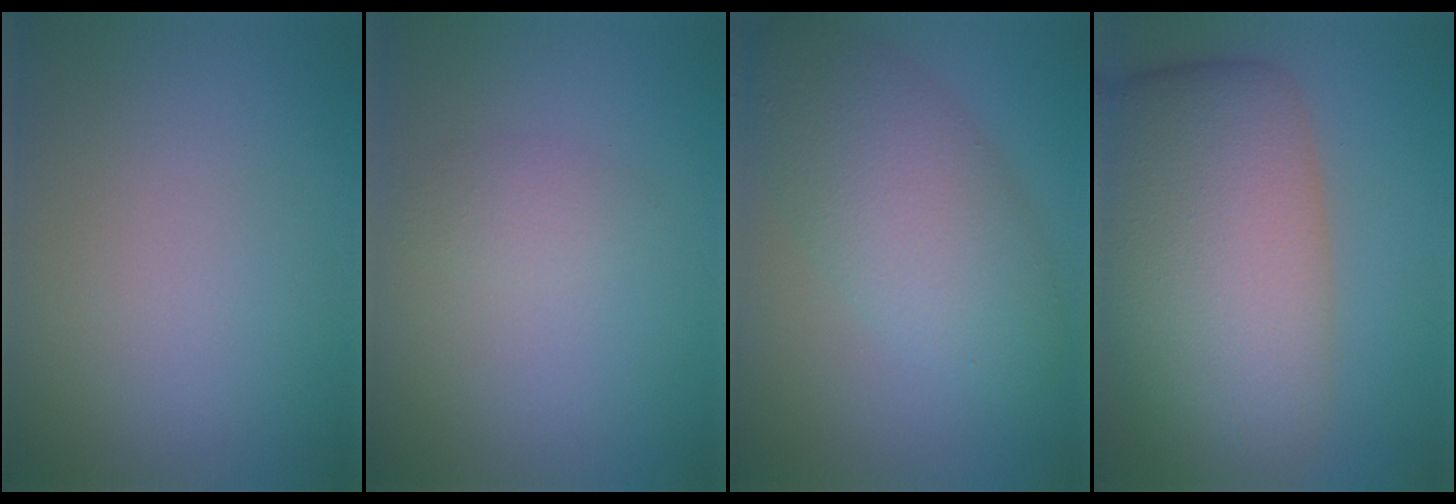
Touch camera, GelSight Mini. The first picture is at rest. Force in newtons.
{"total": 1.4, "press": 1.4, "slide": 0.0}
{"total": 6.7, "press": 6.7, "slide": 0.5}
{"total": 12.7, "press": 12.7, "slide": 0.6}